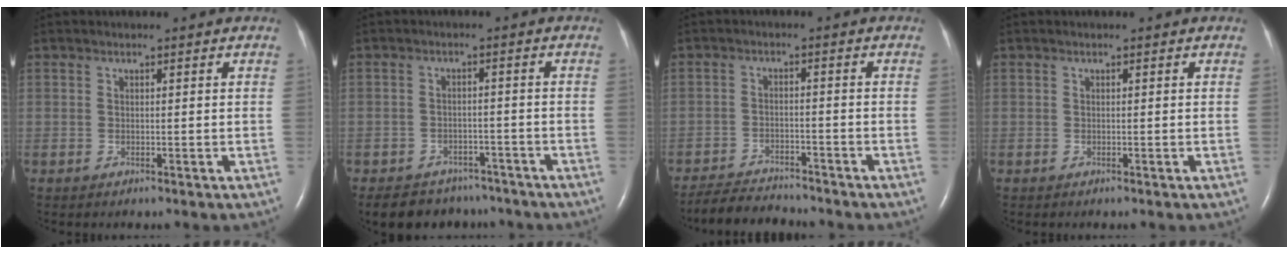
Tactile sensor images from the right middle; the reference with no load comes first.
{"total": 8.9, "force": [-7.5, 4.5, 1.6], "torque": [-0.019, 0.006, -0.098]}
{"total": 7.2, "force": [-6.9, 1.1, 1.6], "torque": [-0.029, -0.015, -0.114]}
{"total": 0.0}